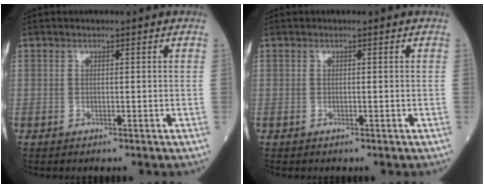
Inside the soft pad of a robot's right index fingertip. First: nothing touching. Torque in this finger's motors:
{"motor_torque": [0.02, 0.00, 0.03, -0.01]}